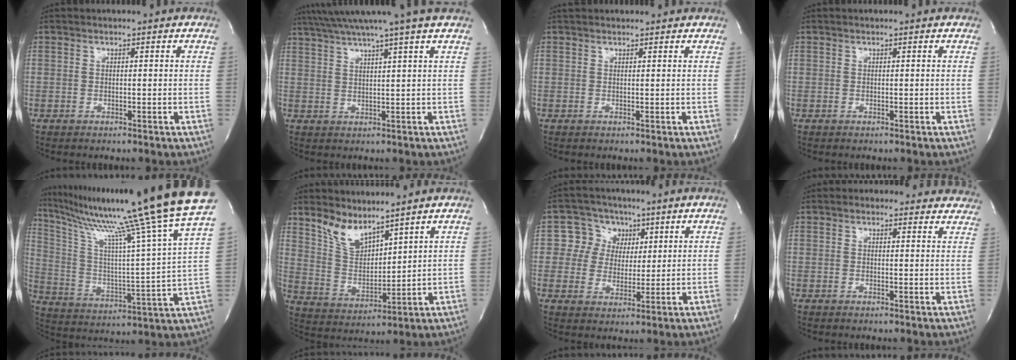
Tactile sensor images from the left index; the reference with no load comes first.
{"total": 11.2, "force": [9.2, -2.5, 5.9], "torque": [-0.103, 0.004, 0.127]}
{"total": 3.5, "force": [3.3, 0.8, 0.9], "torque": [-0.011, 0.033, 0.045]}
{"total": 0.0}
{"total": 26.9, "force": [22.0, -3.8, 15.0], "torque": [-0.264, -0.063, 0.326]}
{"total": 6.3, "force": [5.5, 1.3, 2.8], "torque": [-0.066, -0.007, 0.125]}
{"total": 5.9, "force": [2.0, 5.5, 0.9], "torque": [-0.013, 0.020, 0.038]}
{"total": 8.3, "force": [7.7, 3.0, 0.4], "torque": [0.036, -0.004, 0.052]}